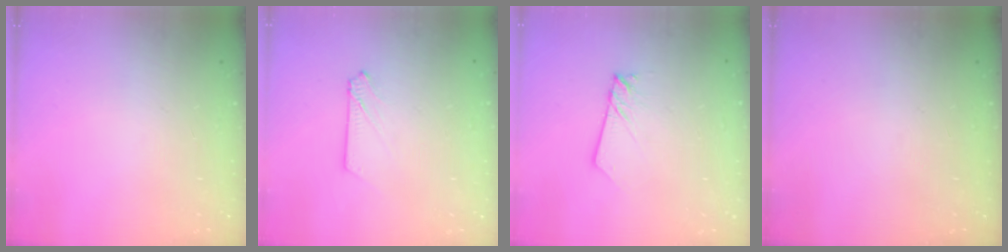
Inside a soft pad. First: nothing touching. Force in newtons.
{"total": 3.0, "press": 3.0, "slide": 0.4}
{"total": 1.9, "press": 1.9, "slide": 0.2}
{"total": 0.0}